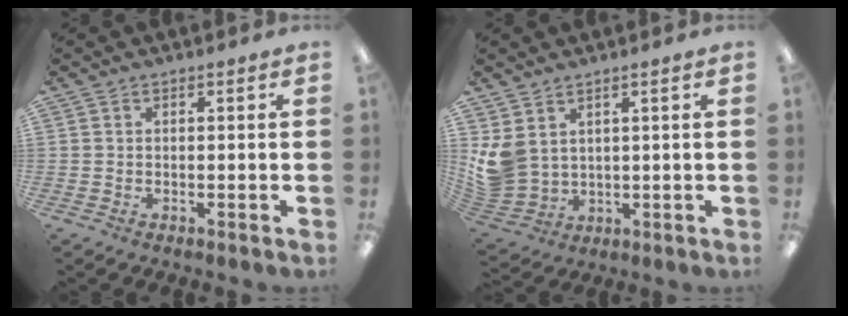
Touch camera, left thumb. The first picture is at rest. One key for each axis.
{"total": 7.2, "fx": 3.2, "fy": 5.4, "fz": 3.6, "tx": -0.096, "ty": -0.012, "tz": 0.066}